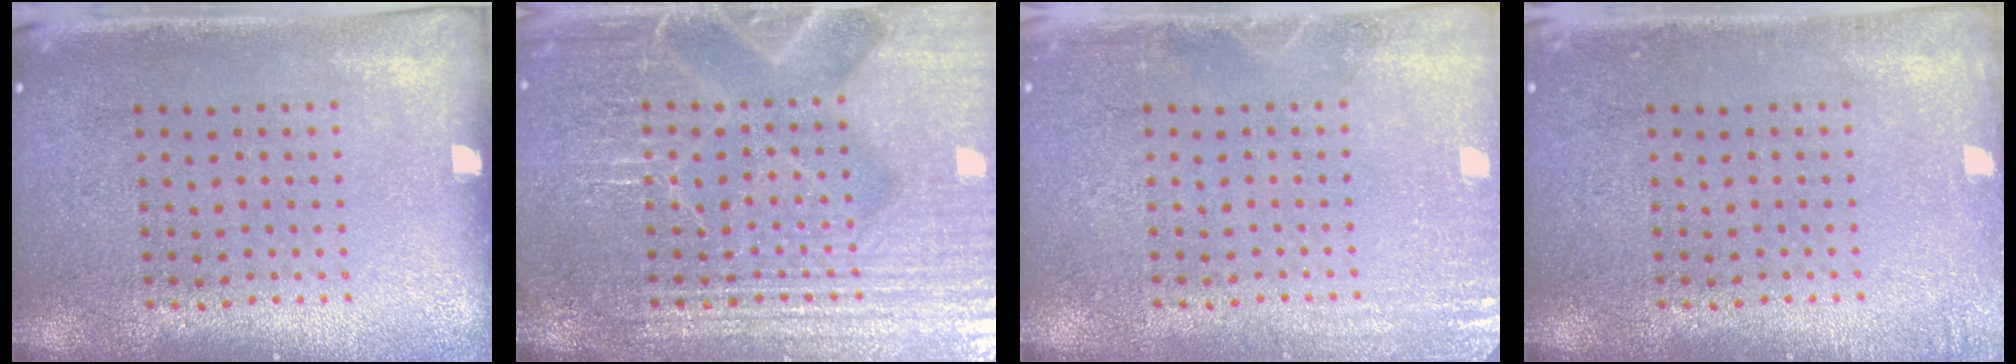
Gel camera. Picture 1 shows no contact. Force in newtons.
{"total": 7.5, "press": 7.5, "slide": 1.1}
{"total": 2.2, "press": 2.1, "slide": 0.3}
{"total": 1.2, "press": 1.1, "slide": 0.2}